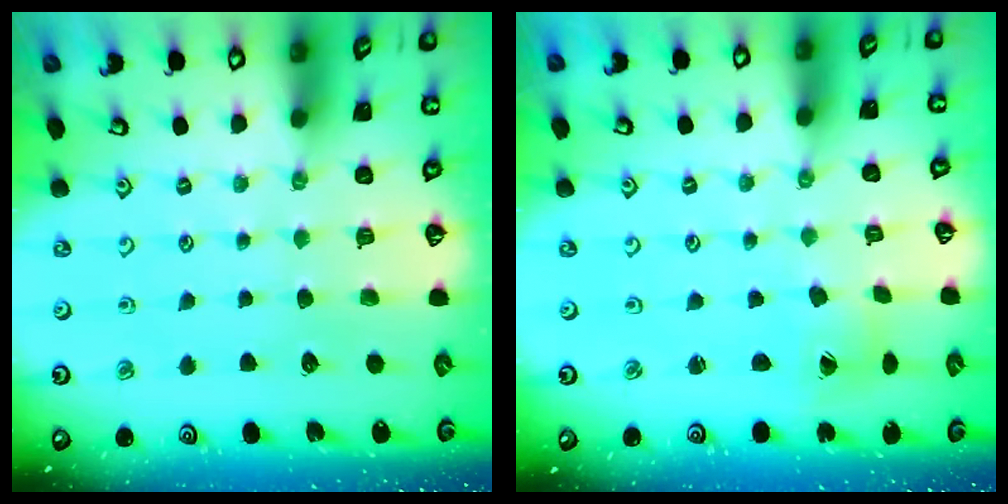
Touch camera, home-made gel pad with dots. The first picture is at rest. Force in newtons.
{"total": 1.3, "press": 1.3, "slide": 0.1}